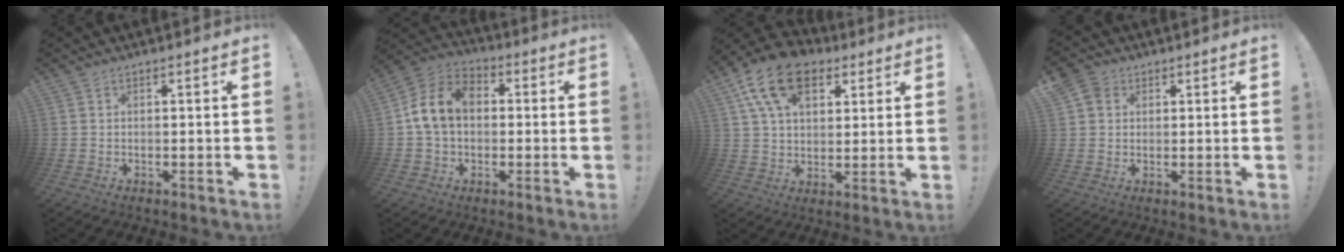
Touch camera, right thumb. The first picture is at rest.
{"total": 12.0, "force": [1.6, 8.7, 8.1], "torque": [-0.153, 0.022, 0.034]}
{"total": 16.4, "force": [8.1, 10.2, 10.0], "torque": [-0.177, -0.028, 0.149]}
{"total": 4.4, "force": [1.9, 3.7, 1.4], "torque": [-0.022, -0.001, 0.036]}